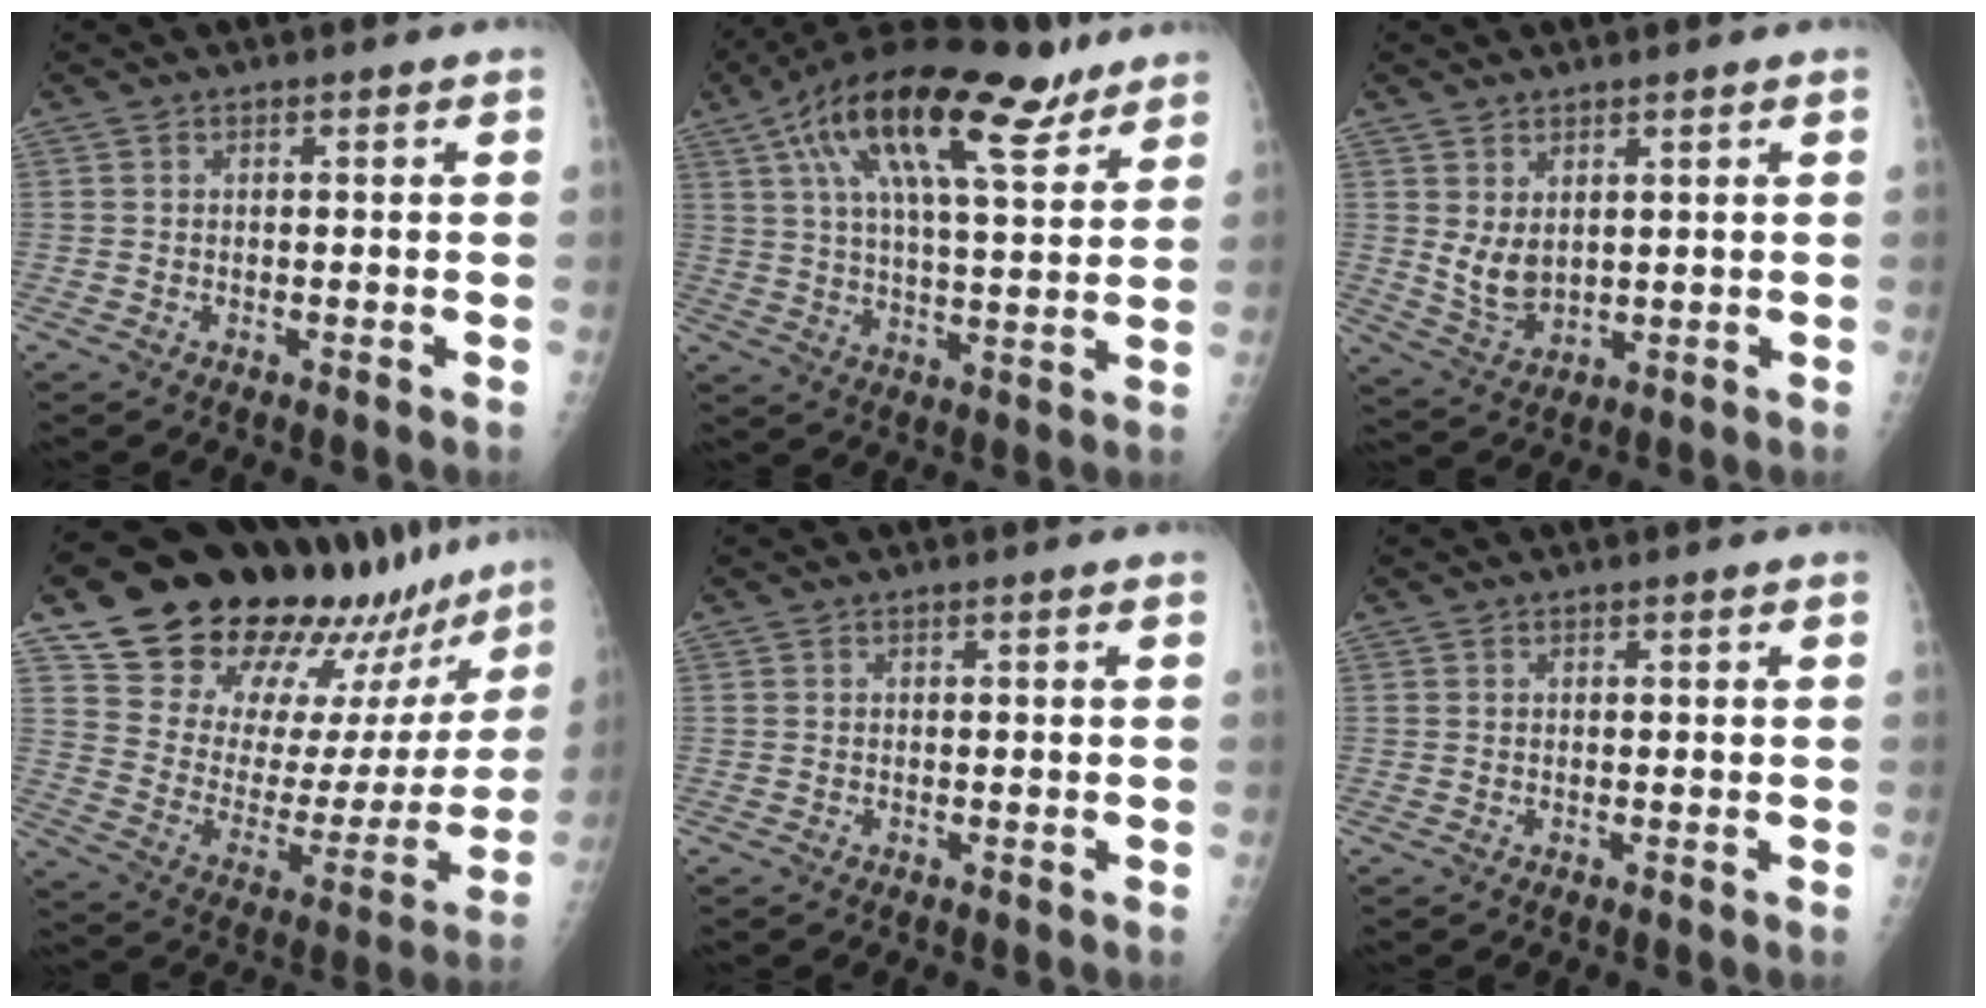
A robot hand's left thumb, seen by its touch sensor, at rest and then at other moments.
{"total": 20.5, "force": [12.5, 6.8, 14.8], "torque": [-0.237, -0.028, 0.209]}
{"total": 5.9, "force": [2.1, 3.7, 4.0], "torque": [-0.061, -0.026, 0.053]}
{"total": 28.6, "force": [23.7, 9.5, 12.9], "torque": [-0.170, -0.128, 0.347]}
{"total": 0.0}
{"total": 0.0}